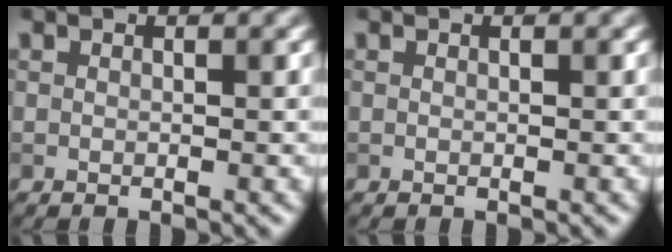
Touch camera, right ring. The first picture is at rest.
{"total": 0.0}